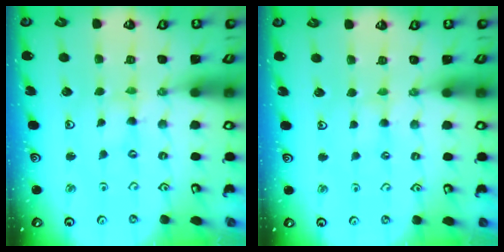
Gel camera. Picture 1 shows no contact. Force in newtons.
{"total": 3.1, "press": 3.0, "slide": 0.5}